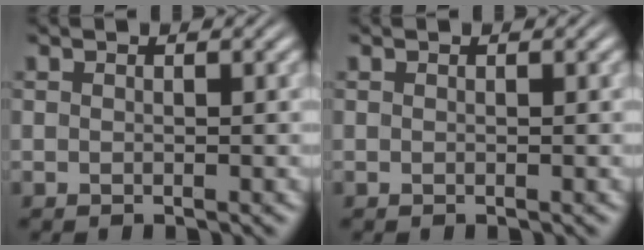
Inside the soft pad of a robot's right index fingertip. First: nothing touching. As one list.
[{"total": 0.0}]